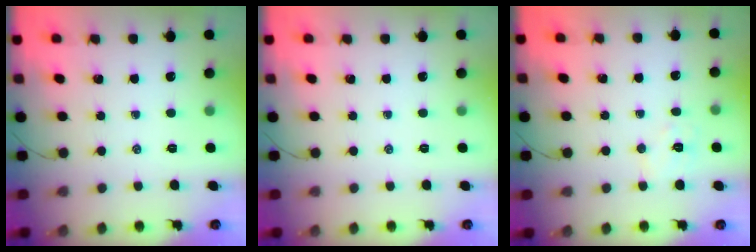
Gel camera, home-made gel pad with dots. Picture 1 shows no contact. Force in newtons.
{"total": 0.0}
{"total": 6.6, "press": 6.4, "slide": 1.2}